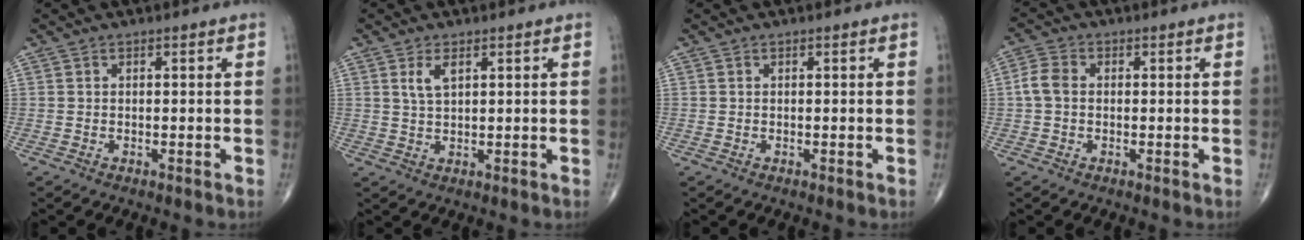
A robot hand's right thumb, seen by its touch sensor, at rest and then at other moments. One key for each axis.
{"total": 3.2, "fx": 1.4, "fy": 1.4, "fz": 2.5, "tx": -0.051, "ty": -0.003, "tz": 0.032}
{"total": 0.0}
{"total": 3.8, "fx": 0.0, "fy": 2.8, "fz": 2.6, "tx": -0.058, "ty": 0.011, "tz": -0.007}